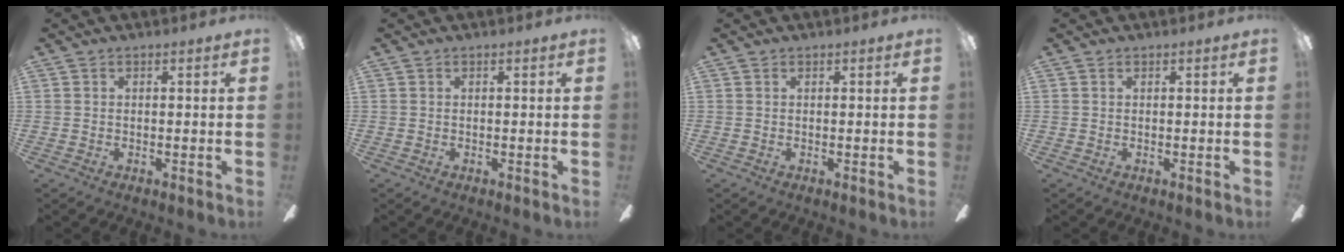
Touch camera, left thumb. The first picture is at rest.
{"total": 0.0}
{"total": 0.0}
{"total": 0.0}